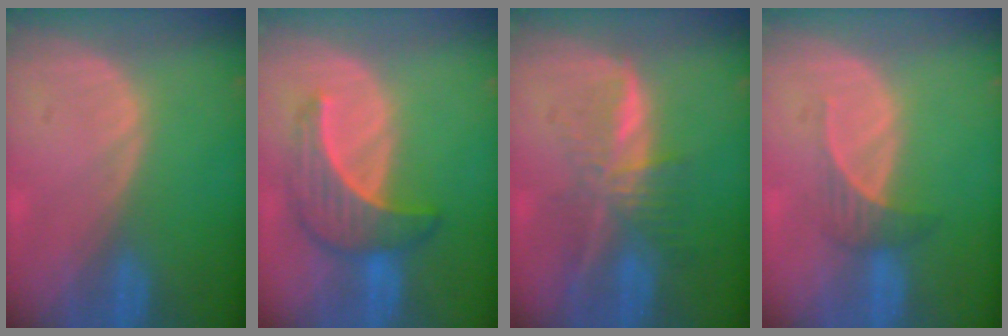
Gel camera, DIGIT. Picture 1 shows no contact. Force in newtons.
{"total": 6.6, "press": 6.6, "slide": 0.9}
{"total": 7.4, "press": 6.2, "slide": 3.9}
{"total": 2.8, "press": 2.7, "slide": 0.9}